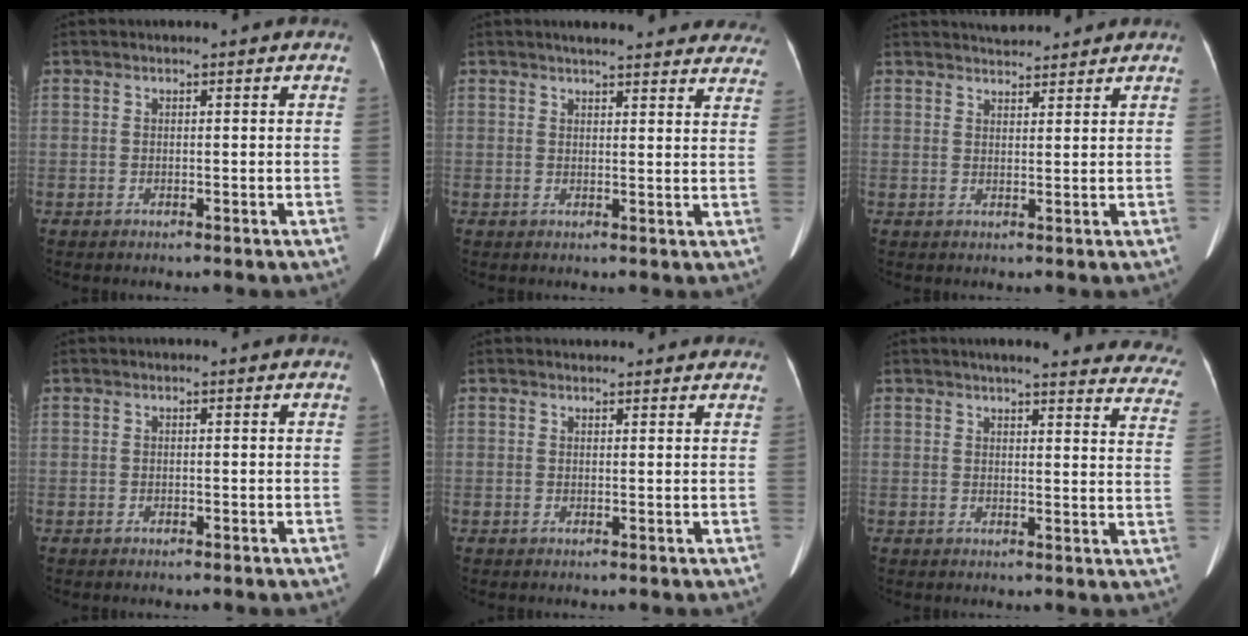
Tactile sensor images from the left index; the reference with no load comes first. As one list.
[{"total": 20.0, "force": [18.3, 3.8, 7.1], "torque": [-0.075, -0.019, 0.200]}, {"total": 5.3, "force": [5.1, 0.9, 1.1], "torque": [-0.016, 0.025, 0.070]}, {"total": 0.0}, {"total": 5.2, "force": [4.9, 1.3, 1.2], "torque": [-0.009, 0.020, 0.047]}, {"total": 23.6, "force": [21.8, 3.2, 8.5], "torque": [-0.092, -0.070, 0.227]}]